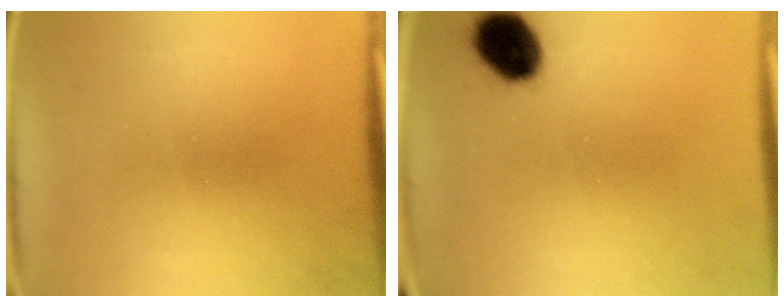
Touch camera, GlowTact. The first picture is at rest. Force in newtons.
{"total": 7.8}